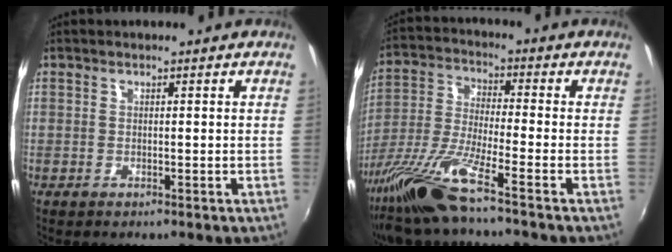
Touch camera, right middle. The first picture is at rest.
{"total": 14.1, "force": [-11.0, -0.5, 8.9], "torque": [-0.191, -0.029, -0.214]}